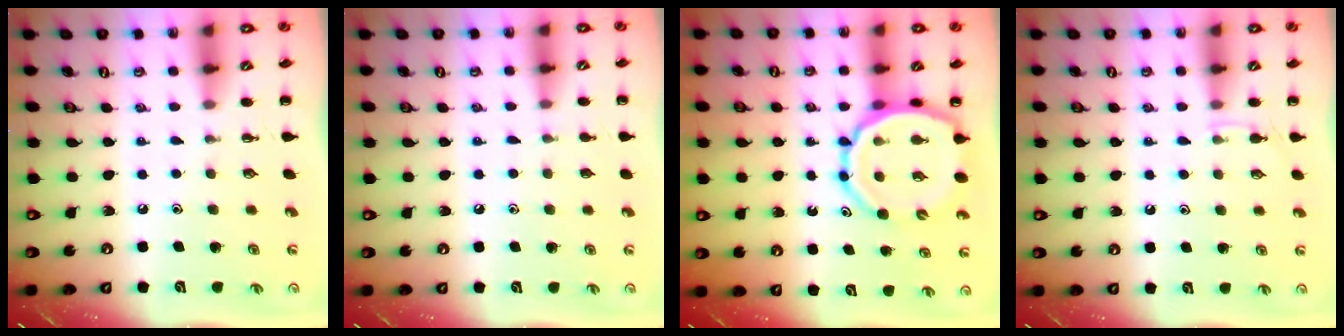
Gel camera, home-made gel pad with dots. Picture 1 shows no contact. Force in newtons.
{"total": 2.6, "press": 2.4, "slide": 1.0}
{"total": 13.8, "press": 13.2, "slide": 3.9}
{"total": 3.5, "press": 3.2, "slide": 1.4}